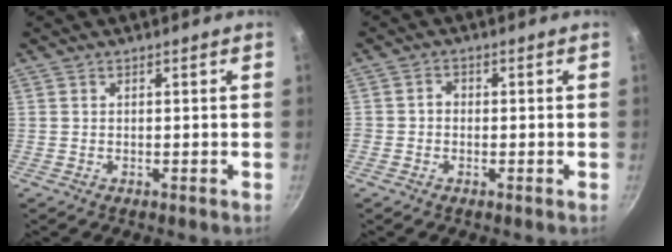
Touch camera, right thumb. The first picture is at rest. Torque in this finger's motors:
{"motor_torque": [0.31, 0.55, 0.49, 0.00, 0.00]}